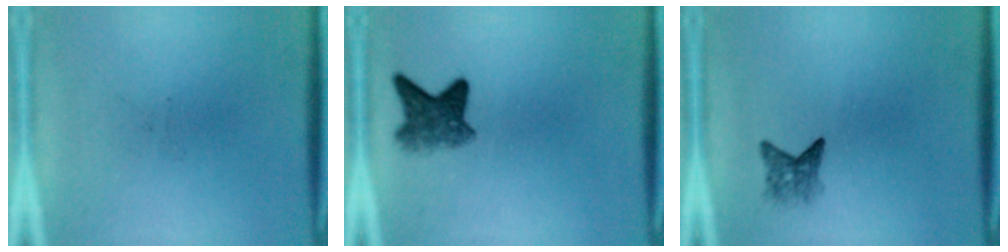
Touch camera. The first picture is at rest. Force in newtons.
{"total": 4.8}
{"total": 2.2}